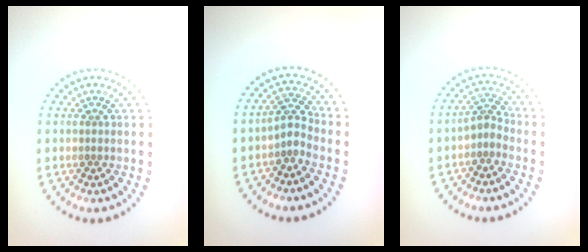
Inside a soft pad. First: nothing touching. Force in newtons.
{"total": 2.0, "press": 1.5, "slide": 1.4}
{"total": 1.9, "press": 1.4, "slide": 1.3}